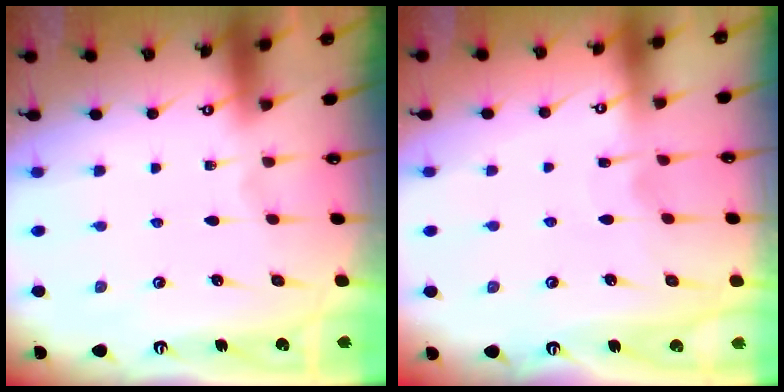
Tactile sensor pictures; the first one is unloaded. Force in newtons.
{"total": 3.3, "press": 3.3, "slide": 0.3}